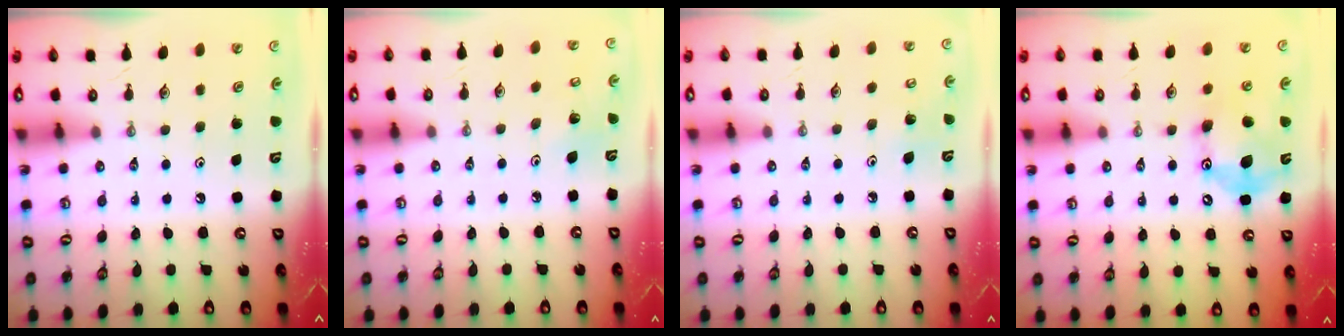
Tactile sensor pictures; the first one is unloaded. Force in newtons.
{"total": 4.6, "press": 4.2, "slide": 1.7}
{"total": 5.5, "press": 5.3, "slide": 1.6}
{"total": 13.7, "press": 13.7, "slide": 0.2}